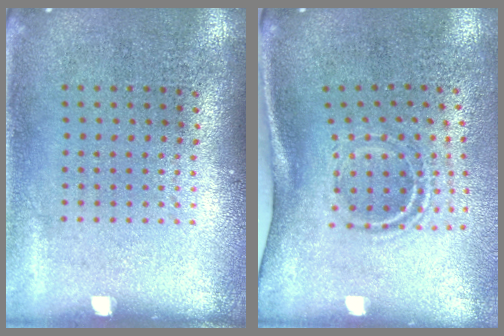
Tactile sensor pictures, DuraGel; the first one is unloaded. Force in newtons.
{"total": 2.0, "press": 1.2, "slide": 1.6}